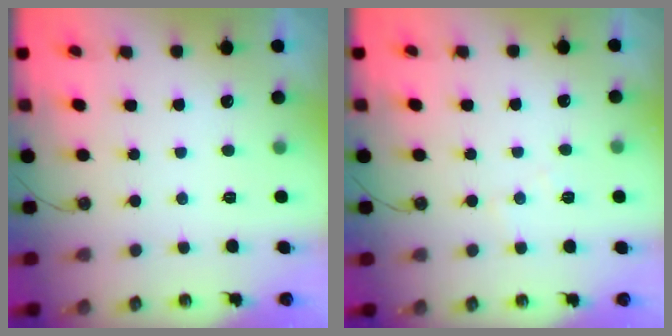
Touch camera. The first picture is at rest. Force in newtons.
{"total": 5.8, "press": 5.7, "slide": 0.8}